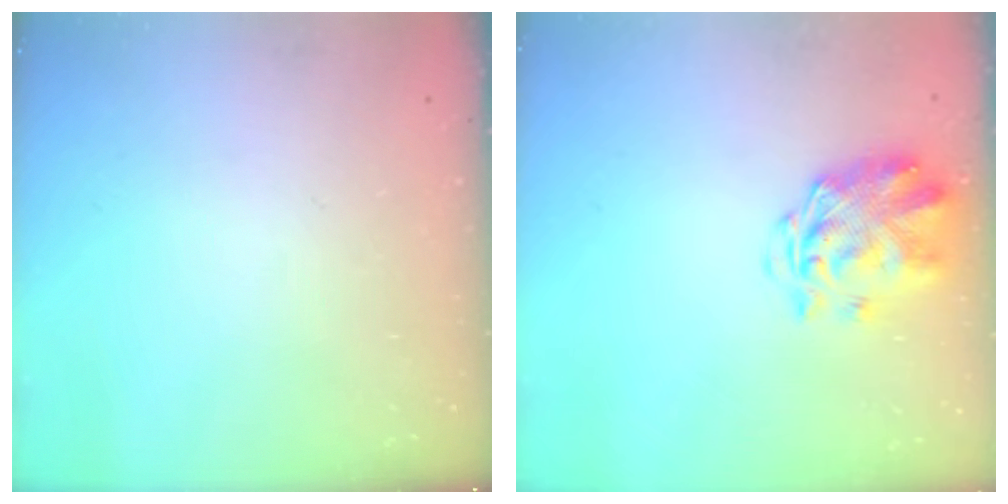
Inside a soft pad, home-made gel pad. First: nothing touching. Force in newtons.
{"total": 3.4, "press": 3.0, "slide": 1.6}